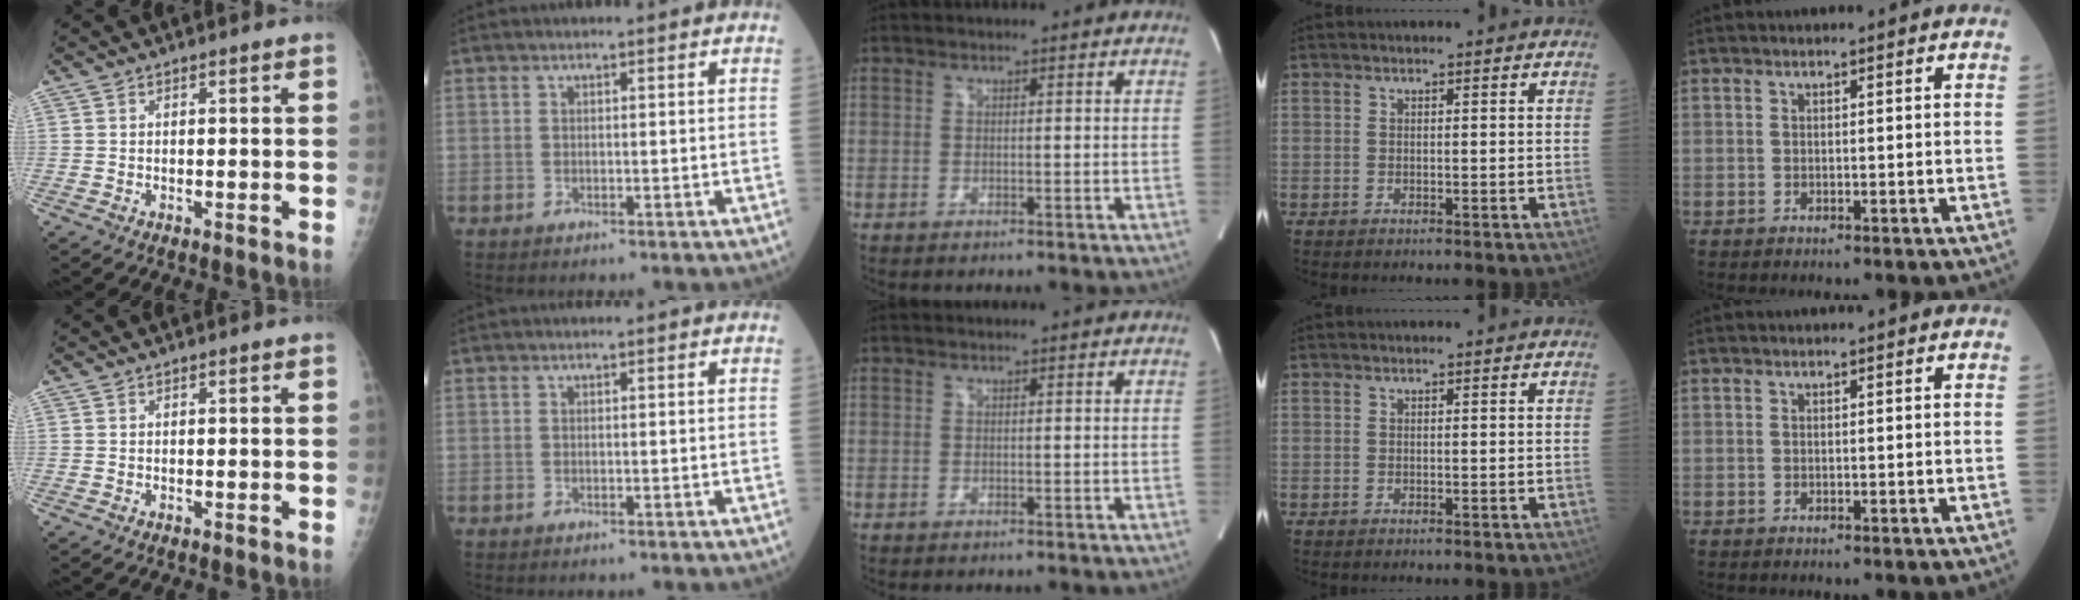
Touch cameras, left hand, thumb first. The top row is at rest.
{}